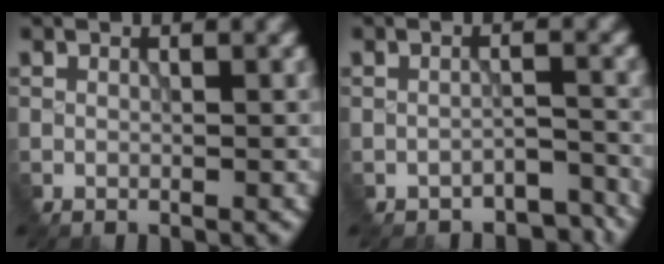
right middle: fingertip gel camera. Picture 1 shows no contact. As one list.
[{"total": 2.4, "force": [-2.2, 0.8, 0.7], "torque": [-0.011, 0.004, -0.031]}]